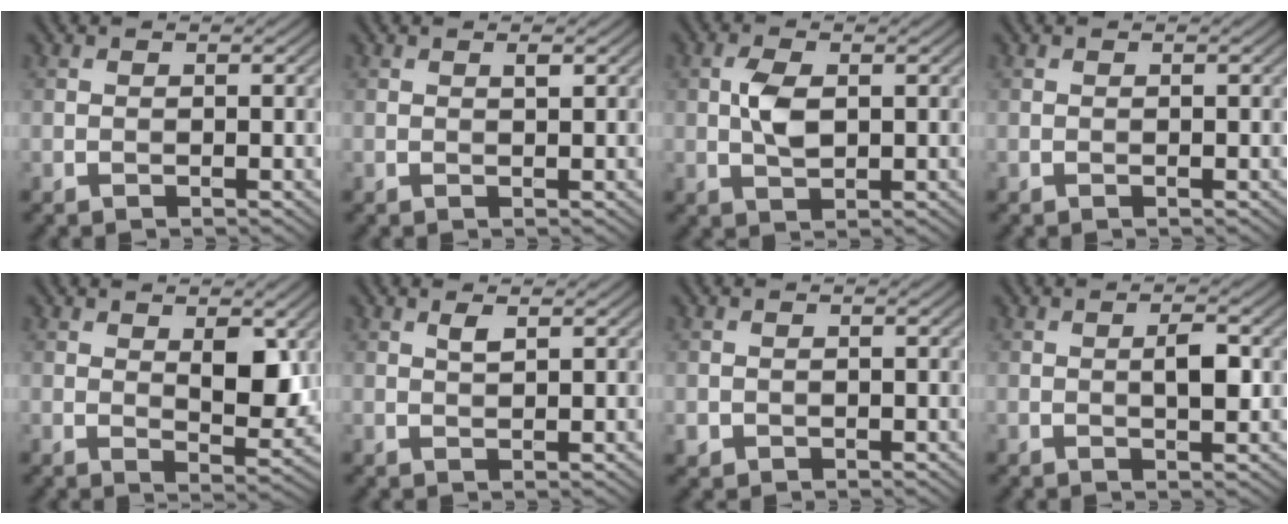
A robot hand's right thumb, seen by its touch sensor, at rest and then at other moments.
{"total": 0.8, "force": [0.4, 0.1, 0.6], "torque": [-0.011, -0.001, 0.007]}
{"total": 3.7, "force": [0.4, 1.9, 3.1], "torque": [-0.071, 0.000, 0.009]}
{"total": 0.0}
{"total": 5.3, "force": [1.7, 2.5, 4.4], "torque": [-0.069, -0.008, 0.034]}
{"total": 1.3, "force": [0.8, 0.3, 1.0], "torque": [-0.025, 0.002, 0.017]}
{"total": 1.0, "force": [-0.3, 1.0, 0.2], "torque": [-0.008, -0.008, -0.005]}
{"total": 2.6, "force": [0.2, 0.8, 2.5], "torque": [-0.045, 0.001, 0.000]}